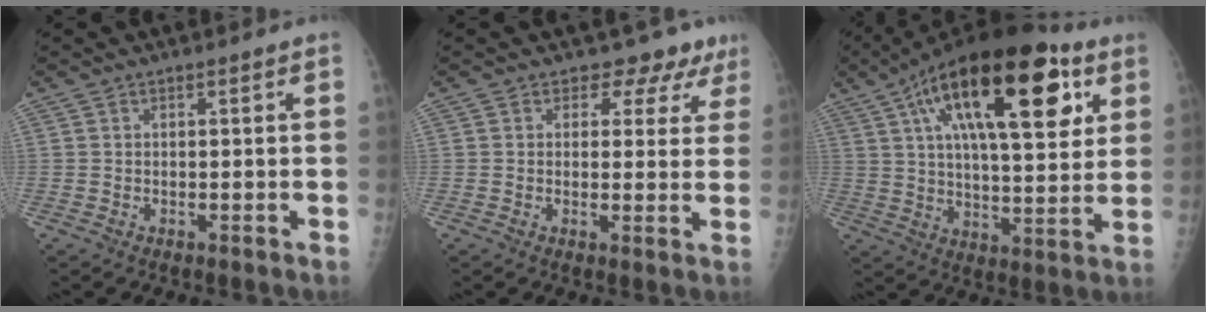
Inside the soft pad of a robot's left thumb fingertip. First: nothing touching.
{"total": 6.4, "force": [5.0, 4.0, 0.7], "torque": [0.032, -0.023, 0.042]}
{"total": 26.3, "force": [11.0, 10.5, 21.4], "torque": [-0.320, -0.006, 0.171]}